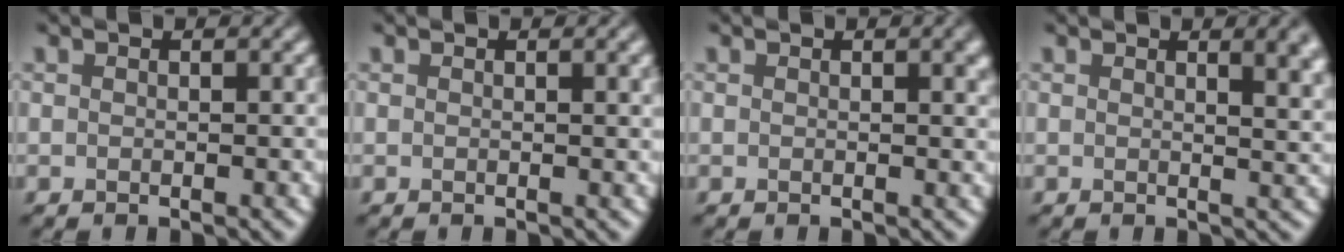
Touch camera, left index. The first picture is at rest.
{"total": 1.2, "force": [0.4, 0.3, 1.1], "torque": [-0.010, 0.003, 0.005]}
{"total": 1.6, "force": [0.6, 0.5, 1.4], "torque": [-0.012, 0.002, 0.009]}
{"total": 4.9, "force": [2.2, 2.2, 3.8], "torque": [-0.014, 0.007, 0.027]}